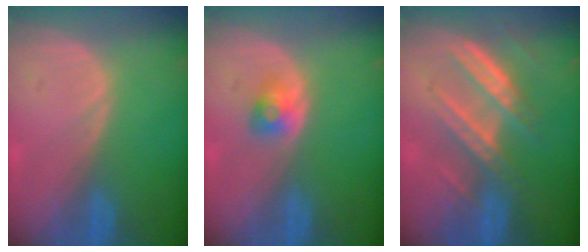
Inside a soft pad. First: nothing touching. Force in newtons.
{"total": 2.5, "press": 2.3, "slide": 0.9}
{"total": 7.7, "press": 7.0, "slide": 3.1}